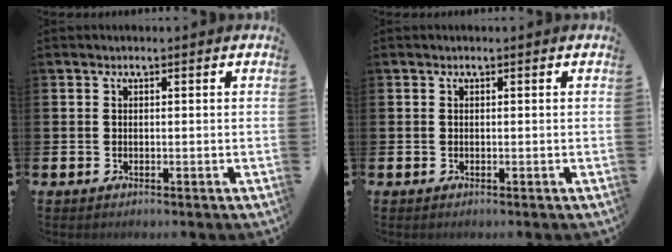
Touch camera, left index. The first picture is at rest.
{"total": 0.0}